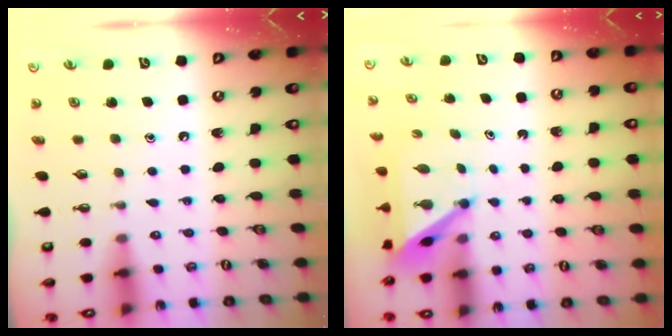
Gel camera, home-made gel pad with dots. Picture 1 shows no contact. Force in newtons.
{"total": 4.9, "press": 4.8, "slide": 0.5}